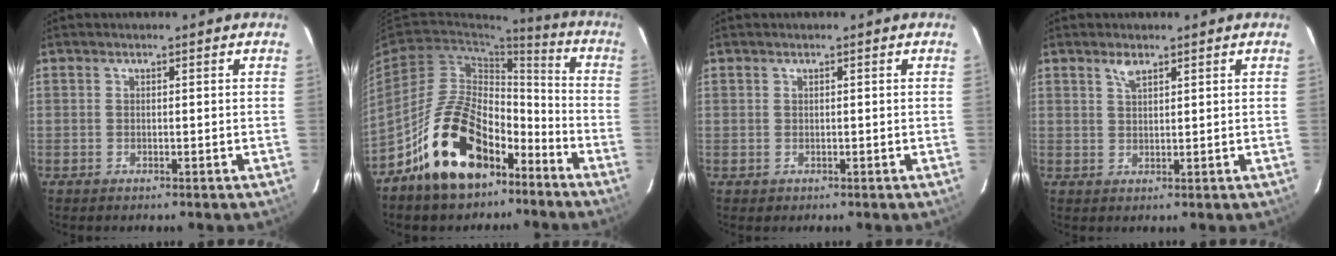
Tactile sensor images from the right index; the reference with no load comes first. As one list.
[{"total": 18.4, "force": [-11.3, 9.8, 10.7], "torque": [-0.197, 0.030, -0.172]}, {"total": 0.7, "force": [0.2, 0.7, -0.2], "torque": [0.008, 0.001, 0.003]}, {"total": 2.2, "force": [1.6, 0.9, 1.2], "torque": [-0.022, 0.002, 0.030]}]